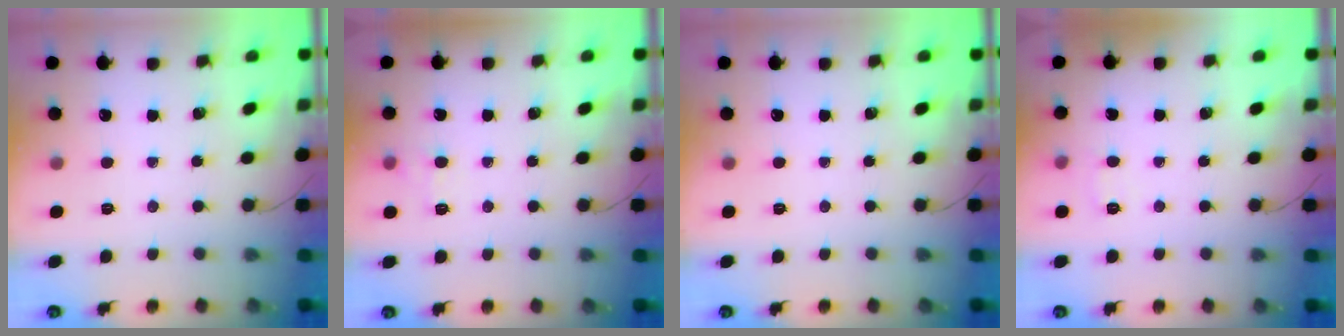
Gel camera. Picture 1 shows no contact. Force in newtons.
{"total": 7.4, "press": 7.2, "slide": 1.8}
{"total": 0.0}
{"total": 5.6, "press": 5.5, "slide": 1.4}